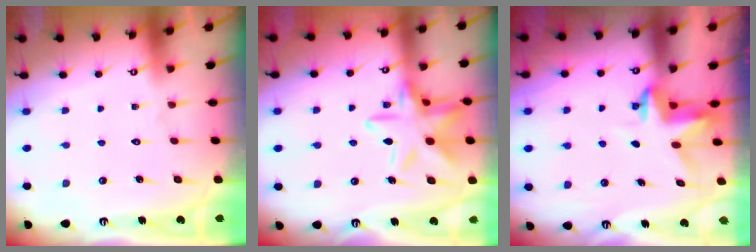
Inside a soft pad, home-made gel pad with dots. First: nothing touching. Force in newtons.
{"total": 15.7, "press": 15.7, "slide": 1.2}
{"total": 3.7, "press": 3.6, "slide": 0.3}